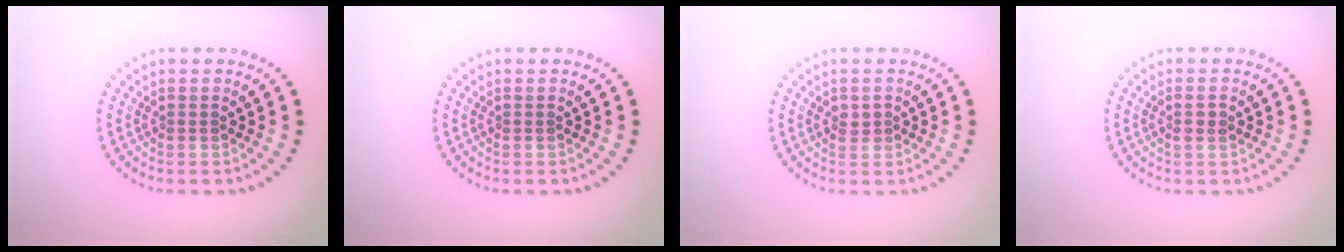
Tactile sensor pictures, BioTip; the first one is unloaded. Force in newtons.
{"total": 0.0}
{"total": 1.1, "press": 1.1, "slide": 0.3}
{"total": 1.2, "press": 1.1, "slide": 0.5}